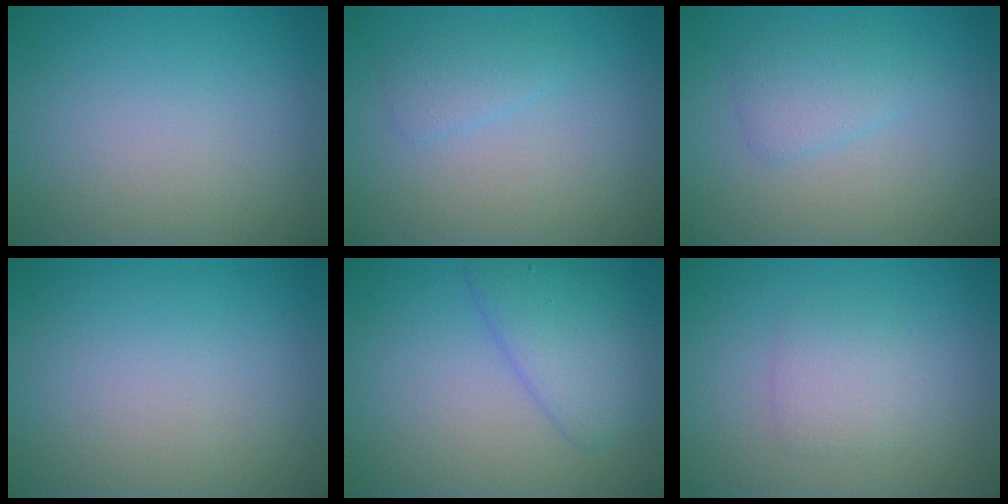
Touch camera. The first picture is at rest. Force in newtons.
{"total": 1.4, "press": 1.4, "slide": 0.1}
{"total": 1.9, "press": 1.9, "slide": 0.1}
{"total": 0.0}
{"total": 3.7, "press": 3.7, "slide": 0.1}
{"total": 1.9, "press": 1.9, "slide": 0.1}